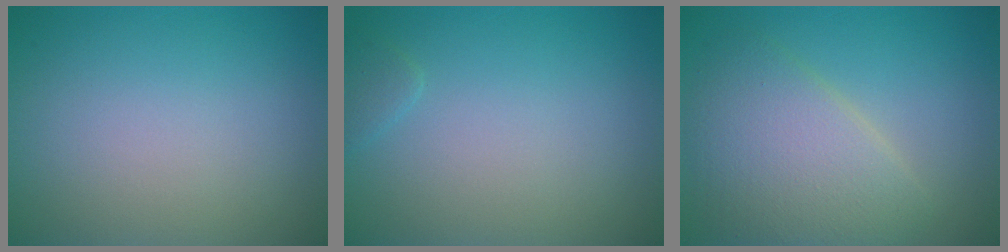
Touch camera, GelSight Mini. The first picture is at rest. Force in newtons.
{"total": 0.8, "press": 0.8, "slide": 0.1}
{"total": 6.0, "press": 6.0, "slide": 0.1}